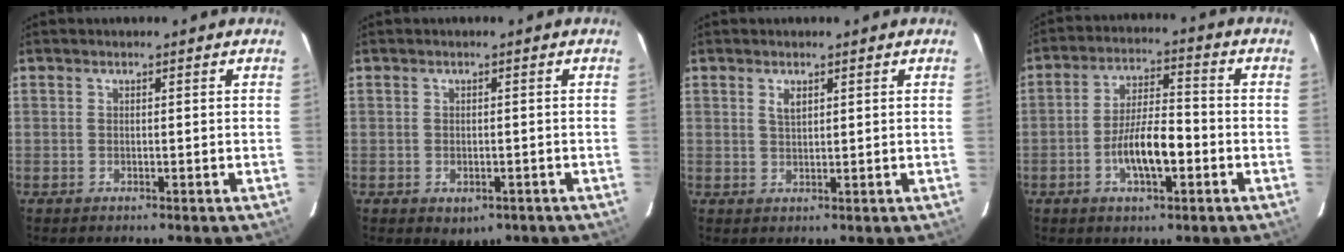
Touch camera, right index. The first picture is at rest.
{"total": 3.4, "force": [-1.5, 2.6, 1.7], "torque": [-0.034, -0.006, -0.009]}
{"total": 1.9, "force": [0.9, 0.8, 1.4], "torque": [-0.025, 0.002, 0.017]}
{"total": 9.1, "force": [-3.2, 2.8, 8.1], "torque": [-0.158, 0.003, -0.054]}